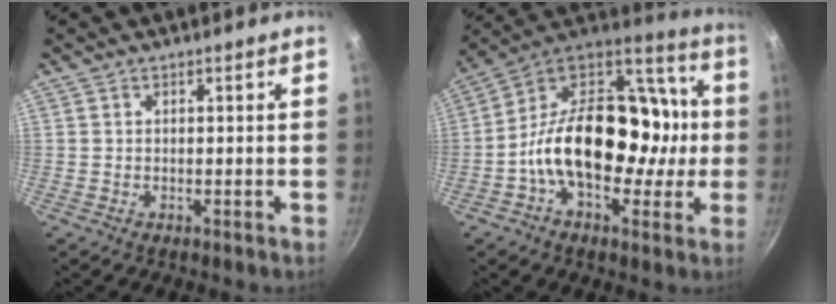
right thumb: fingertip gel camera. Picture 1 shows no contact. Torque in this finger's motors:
{"motor_torque": [2.47, 2.54, 1.82, -0.95, 0.48]}